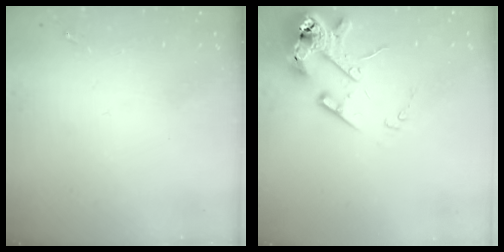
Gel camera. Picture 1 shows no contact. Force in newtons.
{"total": 14.6, "press": 14.5, "slide": 2.0}